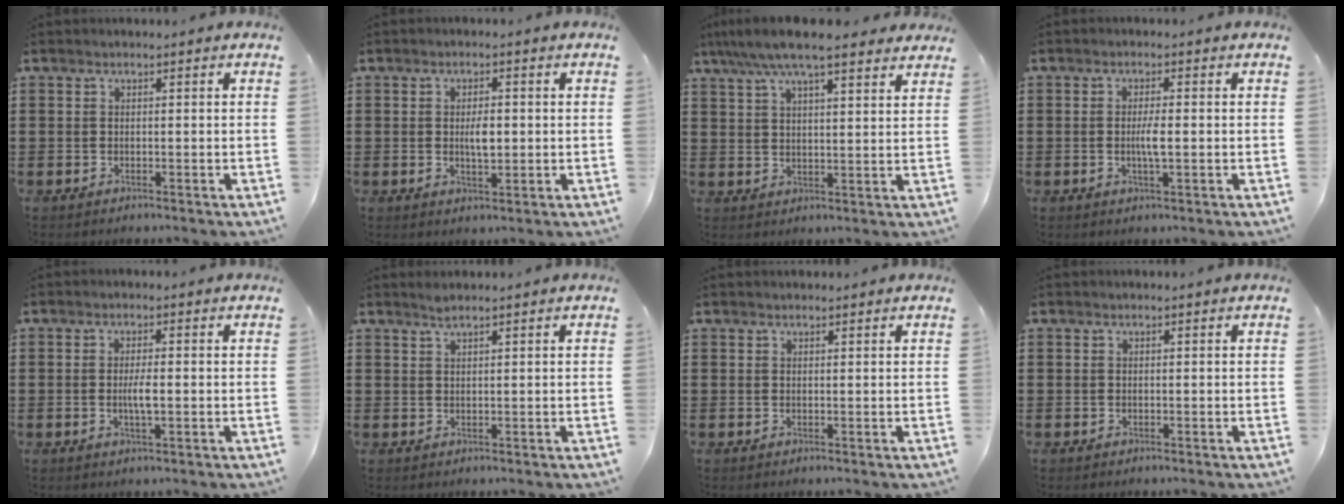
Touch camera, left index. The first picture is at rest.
{"total": 3.3, "force": [0.1, 1.3, 3.1], "torque": [-0.052, -0.001, -0.001]}
{"total": 7.6, "force": [6.3, 1.2, 4.1], "torque": [-0.096, -0.013, 0.113]}
{"total": 2.8, "force": [-0.3, 0.4, 2.8], "torque": [-0.053, -0.002, -0.006]}
{"total": 2.9, "force": [-0.3, 0.6, 2.8], "torque": [-0.059, -0.004, -0.009]}
{"total": 1.4, "force": [1.1, 0.0, 0.9], "torque": [-0.019, 0.001, 0.020]}
{"total": 0.5, "force": [0.5, 0.2, 0.1], "torque": [-0.003, 0.001, 0.010]}
{"total": 0.0}